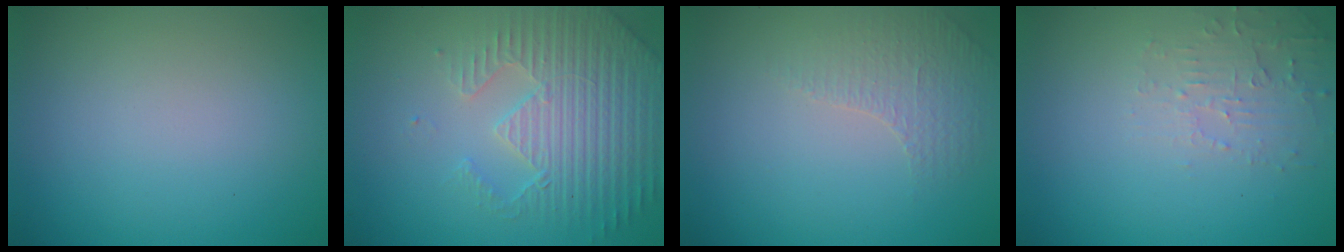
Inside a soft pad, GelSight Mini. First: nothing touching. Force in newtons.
{"total": 4.7, "press": 4.4, "slide": 1.4}
{"total": 1.3, "press": 0.9, "slide": 0.9}
{"total": 2.4, "press": 2.3, "slide": 0.6}